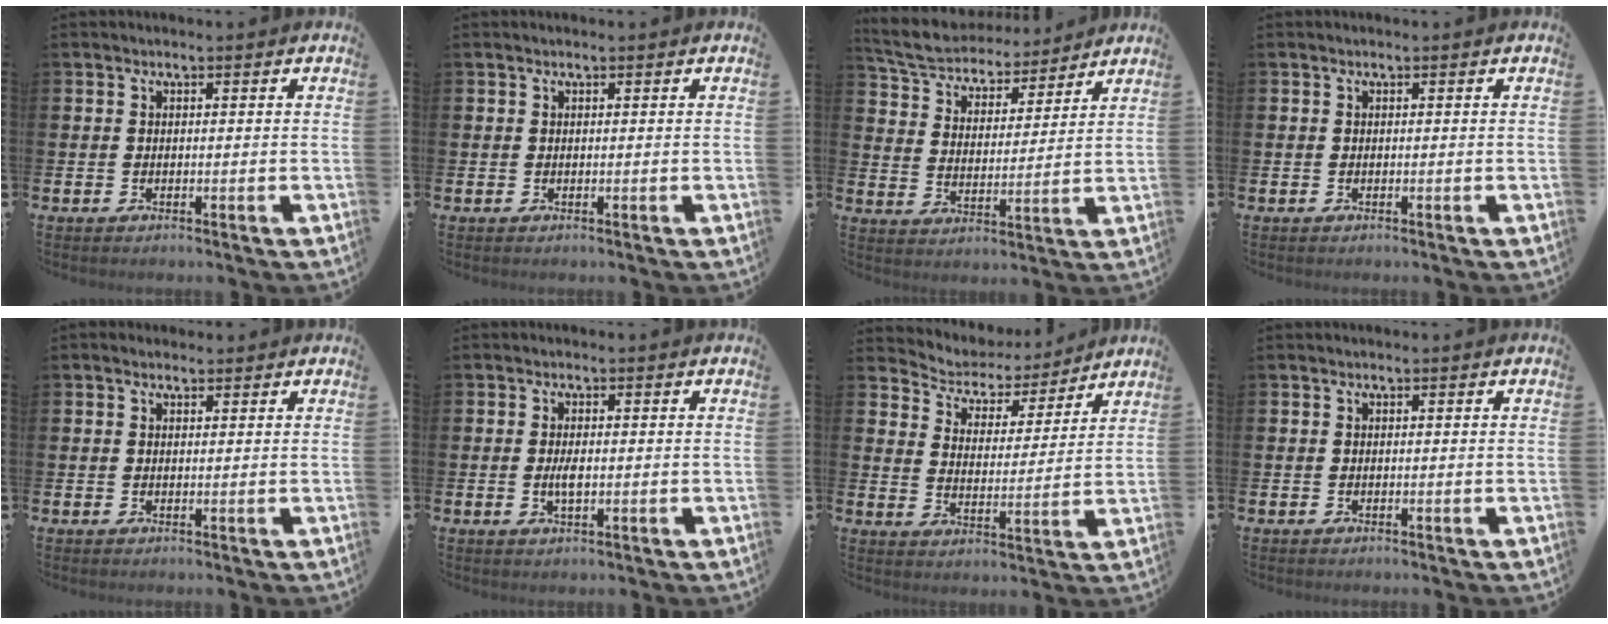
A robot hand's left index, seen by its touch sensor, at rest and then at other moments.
{"total": 0.0}
{"total": 5.9, "force": [5.6, 1.7, 0.2], "torque": [-0.037, -0.047, 0.096]}
{"total": 0.0}
{"total": 1.2, "force": [1.0, 0.5, 0.3], "torque": [0.005, 0.001, 0.016]}
{"total": 2.3, "force": [-0.2, 0.9, 2.1], "torque": [-0.033, -0.003, -0.006]}
{"total": 4.7, "force": [4.3, 1.8, 0.0], "torque": [-0.030, -0.042, 0.068]}
{"total": 0.0}